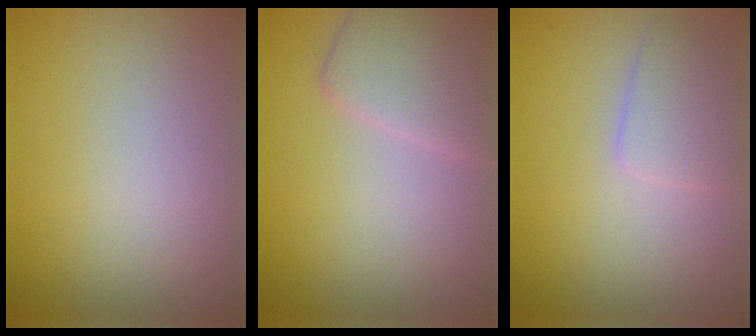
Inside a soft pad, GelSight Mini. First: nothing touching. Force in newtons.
{"total": 3.8, "press": 3.8, "slide": 0.3}
{"total": 2.5, "press": 2.5, "slide": 0.1}